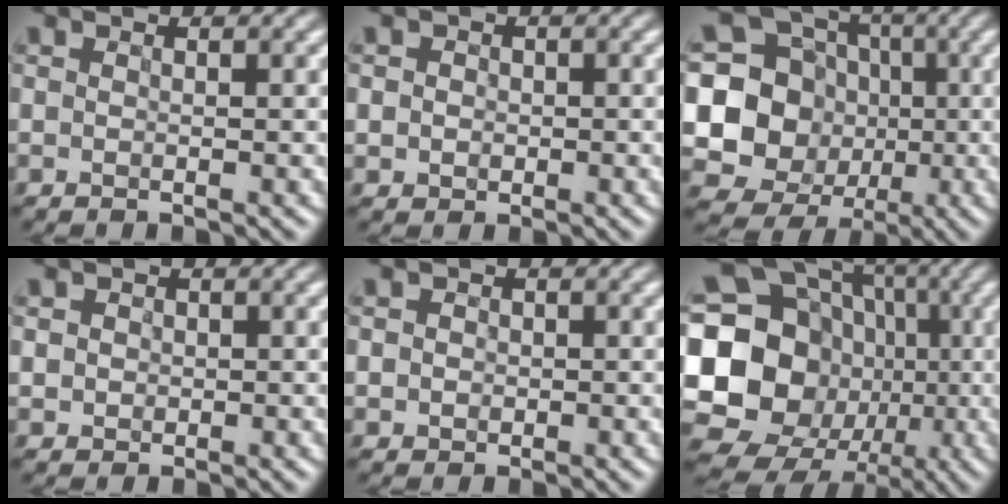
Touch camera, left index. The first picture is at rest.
{"total": 2.7, "force": [0.4, 2.5, 0.9], "torque": [0.007, 0.026, -0.013]}
{"total": 13.1, "force": [0.1, 12.3, 4.6], "torque": [-0.126, 0.005, -0.007]}
{"total": 2.3, "force": [0.7, 2.0, 0.7], "torque": [0.006, 0.016, -0.002]}
{"total": 2.4, "force": [0.5, 2.3, 0.8], "torque": [0.008, 0.022, -0.014]}
{"total": 22.6, "force": [-1.5, 20.4, 9.7], "torque": [-0.192, 0.018, -0.066]}